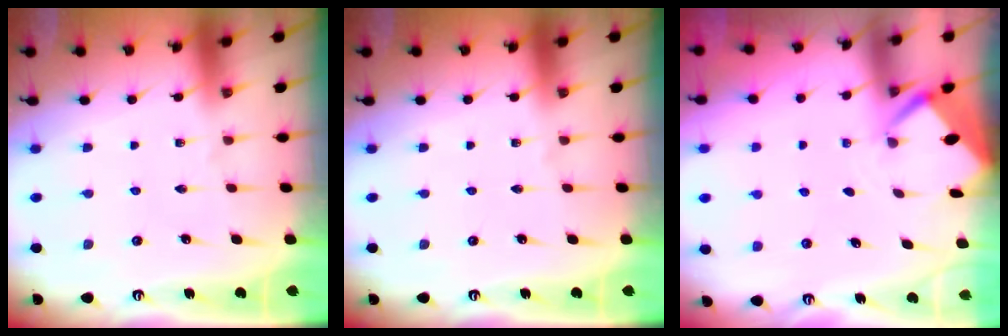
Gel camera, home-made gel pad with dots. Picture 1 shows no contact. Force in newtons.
{"total": 0.0}
{"total": 1.9, "press": 1.9, "slide": 0.1}